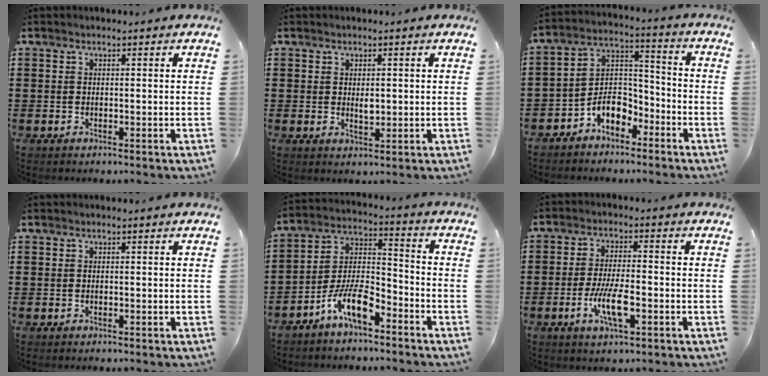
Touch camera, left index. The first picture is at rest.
{"total": 1.6, "force": [0.2, 0.7, 1.5], "torque": [-0.030, 0.002, 0.002]}
{"total": 6.8, "force": [-4.8, 3.7, 3.1], "torque": [-0.070, 0.011, -0.096]}
{"total": 0.0}
{"total": 9.2, "force": [-6.7, 2.8, 5.7], "torque": [-0.122, 0.006, -0.130]}
{"total": 6.8, "force": [-2.4, 1.8, 6.1], "torque": [-0.124, -0.007, -0.046]}